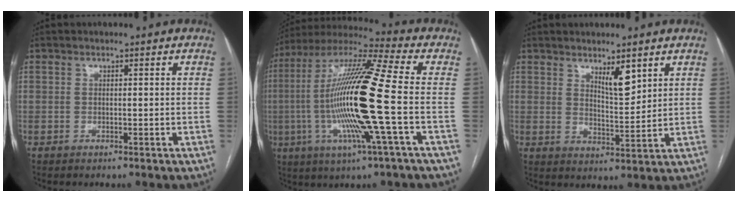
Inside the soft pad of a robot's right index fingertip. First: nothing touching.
{"total": 19.8, "force": [-3.1, -0.2, 19.5], "torque": [-0.394, -0.005, -0.071]}
{"total": 4.9, "force": [3.1, 1.1, 3.6], "torque": [-0.066, -0.012, 0.058]}